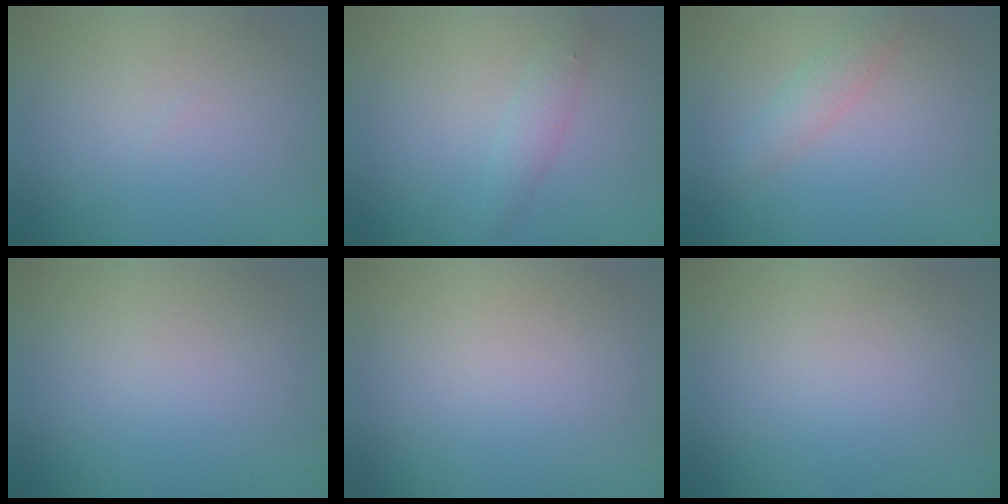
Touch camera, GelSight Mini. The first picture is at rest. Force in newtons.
{"total": 1.6, "press": 1.6, "slide": 0.1}
{"total": 1.6, "press": 1.6, "slide": 0.1}
{"total": 0.0}
{"total": 0.0}
{"total": 0.0}